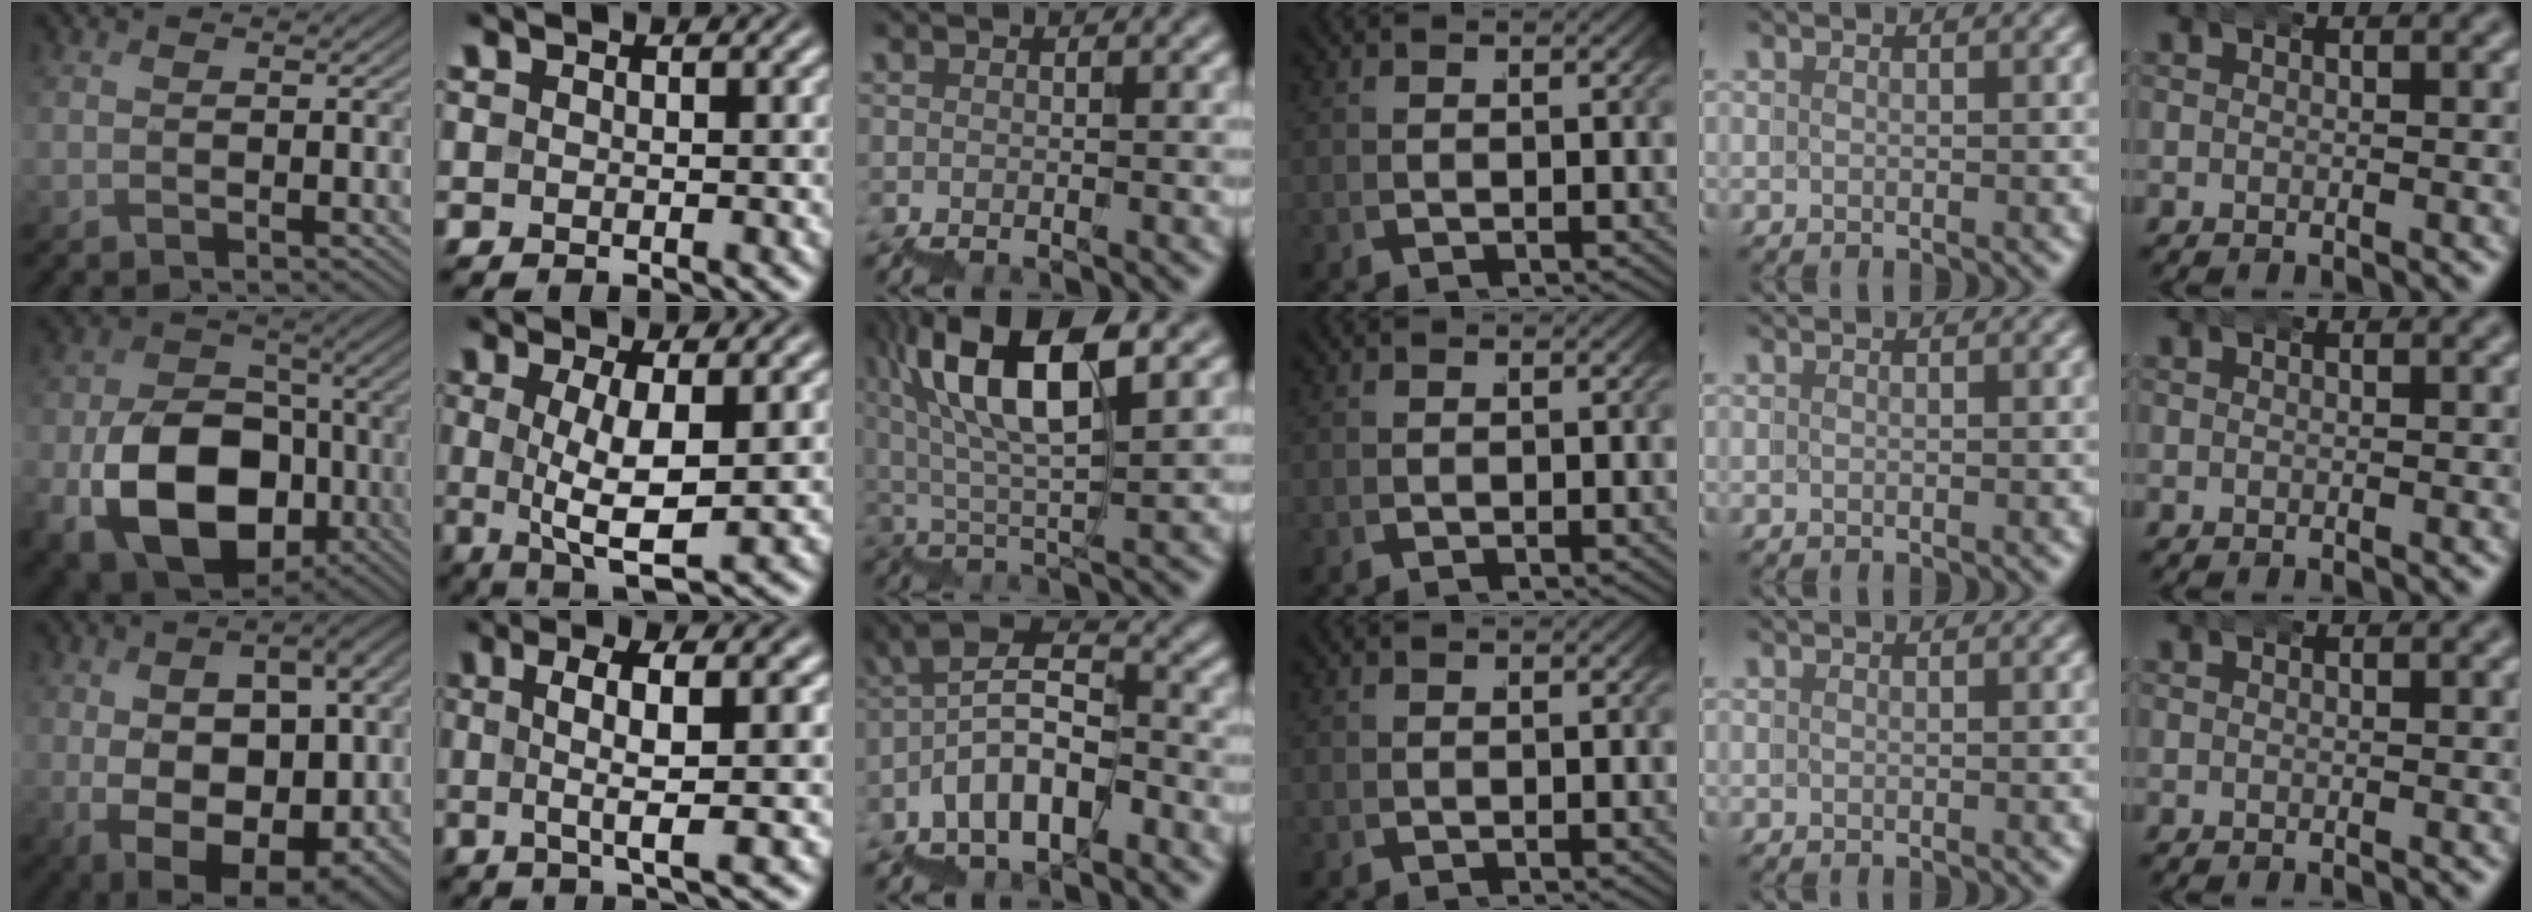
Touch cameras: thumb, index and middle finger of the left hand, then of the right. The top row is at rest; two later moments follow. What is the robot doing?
{"motion": "wrap", "object": "bubble wrap"}